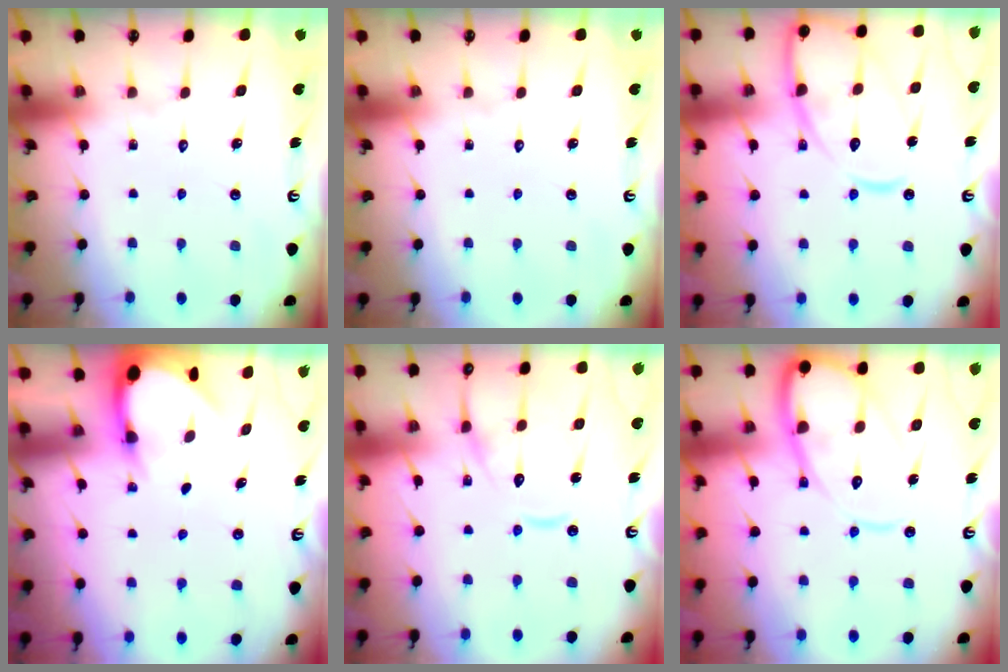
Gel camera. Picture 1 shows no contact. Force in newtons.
{"total": 0.0}
{"total": 14.5, "press": 14.4, "slide": 1.4}
{"total": 3.6, "press": 3.5, "slide": 0.4}
{"total": 12.7, "press": 12.7, "slide": 1.1}
{"total": 13.2, "press": 13.1, "slide": 1.2}